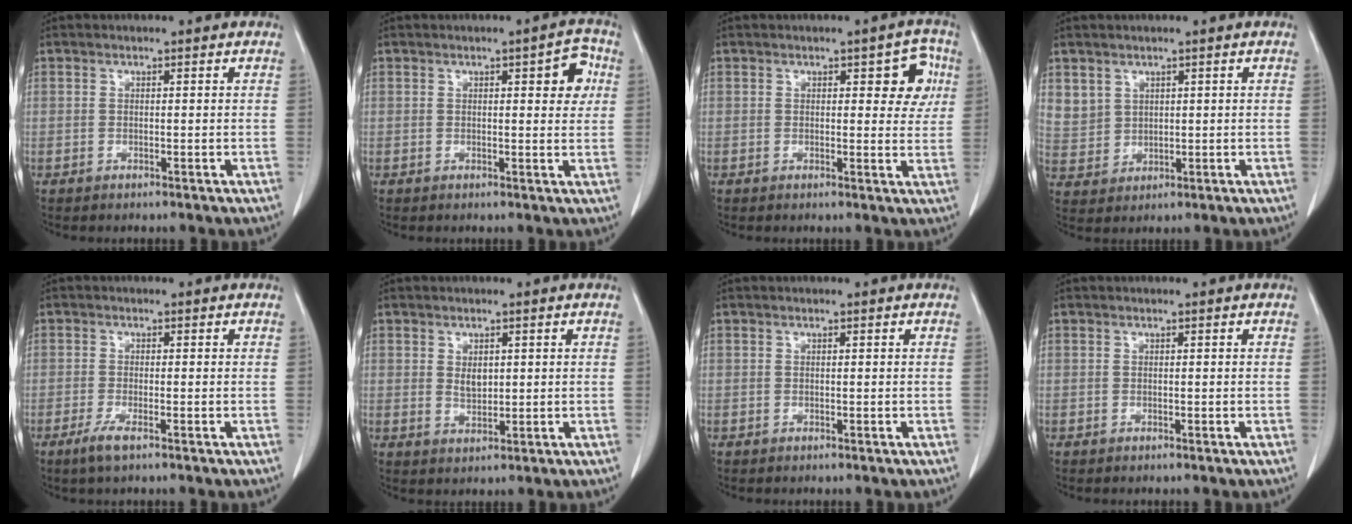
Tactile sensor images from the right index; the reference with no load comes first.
{"total": 4.5, "force": [1.3, 1.4, 4.0], "torque": [-0.043, 0.008, 0.012]}
{"total": 5.2, "force": [1.7, 2.3, 4.4], "torque": [-0.036, 0.012, 0.017]}
{"total": 6.1, "force": [3.1, 5.1, 1.1], "torque": [-0.034, 0.008, 0.079]}
{"total": 2.6, "force": [-1.6, 0.2, 2.1], "torque": [-0.045, -0.006, -0.033]}
{"total": 2.4, "force": [0.7, 1.5, 1.8], "torque": [-0.034, -0.002, 0.017]}
{"total": 0.0}
{"total": 0.0}